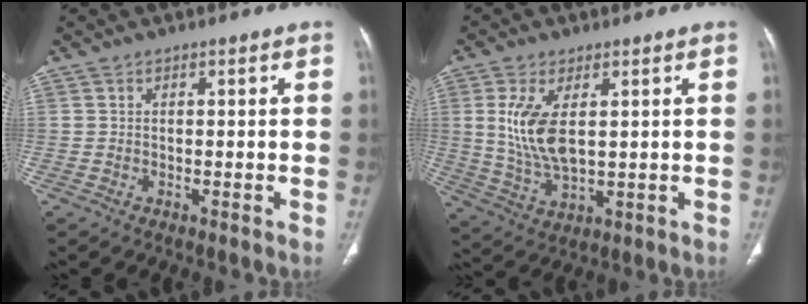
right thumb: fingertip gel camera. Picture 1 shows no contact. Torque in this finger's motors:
{"motor_torque": [0.31, 0.53, 1.12, 0.39, 0.11]}